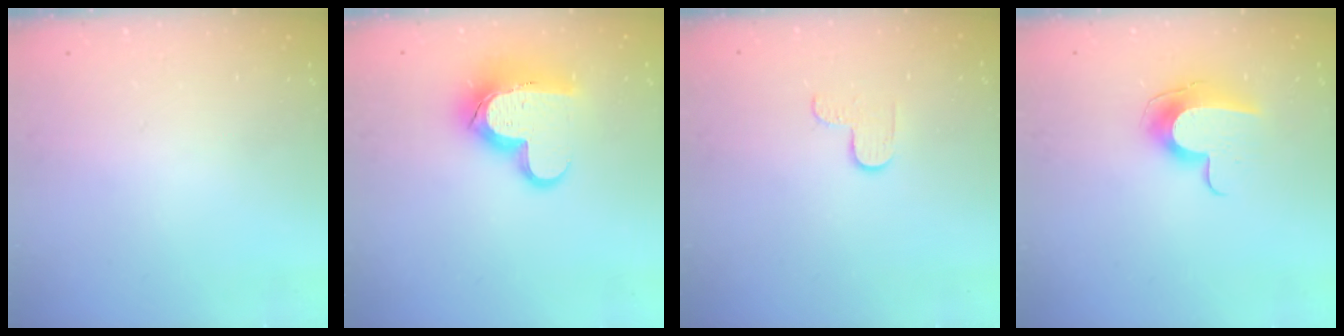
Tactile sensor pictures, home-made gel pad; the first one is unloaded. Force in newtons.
{"total": 15.5, "press": 15.5, "slide": 1.3}
{"total": 2.9, "press": 2.9, "slide": 0.3}
{"total": 10.2, "press": 10.2, "slide": 0.2}